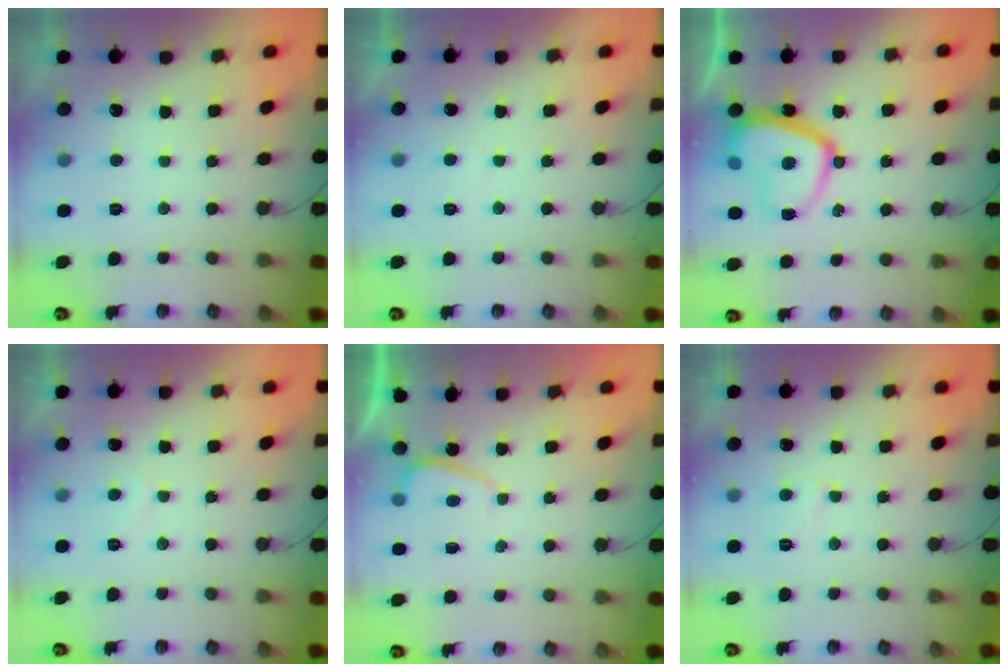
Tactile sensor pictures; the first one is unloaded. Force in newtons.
{"total": 1.3, "press": 1.2, "slide": 0.5}
{"total": 14.1, "press": 14.1, "slide": 1.3}
{"total": 1.1, "press": 0.9, "slide": 0.6}
{"total": 0.0}
{"total": 3.1, "press": 3.1, "slide": 0.3}